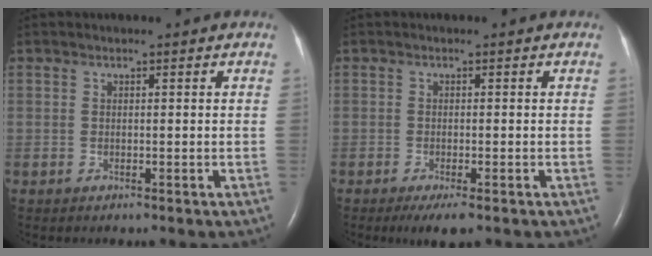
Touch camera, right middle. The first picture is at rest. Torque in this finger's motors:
{"motor_torque": [0.44, -0.32, 0.03, 0.02]}